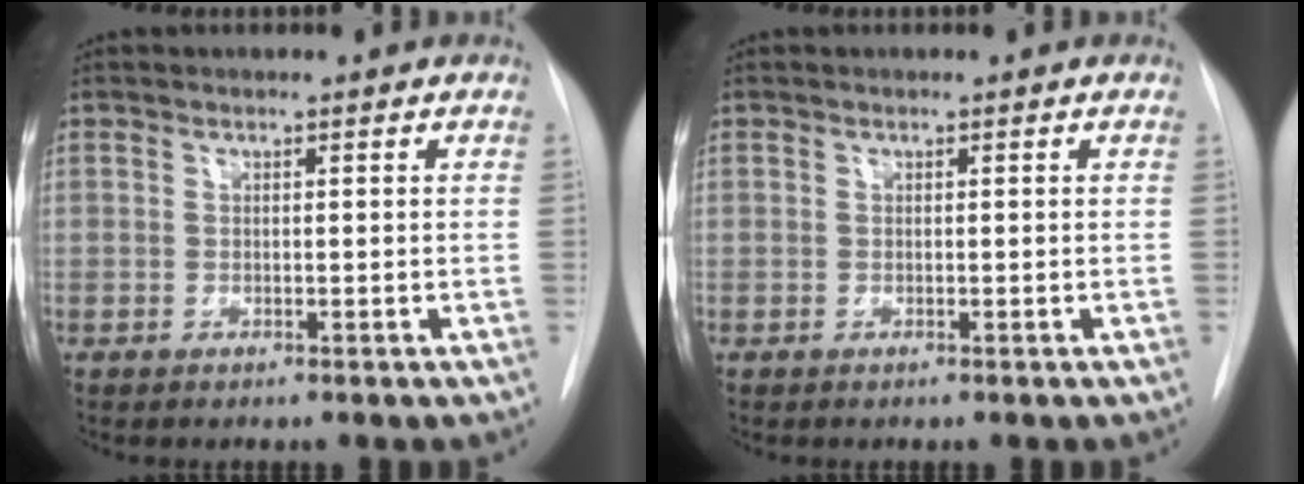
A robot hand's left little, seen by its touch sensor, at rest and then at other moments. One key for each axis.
{"total": 0.0}